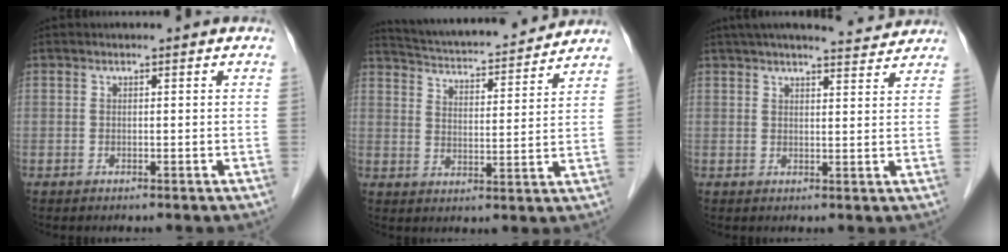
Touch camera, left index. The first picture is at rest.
{"total": 16.7, "force": [15.7, 1.8, 5.3], "torque": [-0.092, 0.018, 0.231]}
{"total": 10.2, "force": [9.3, 1.0, 4.0], "torque": [-0.058, 0.016, 0.117]}